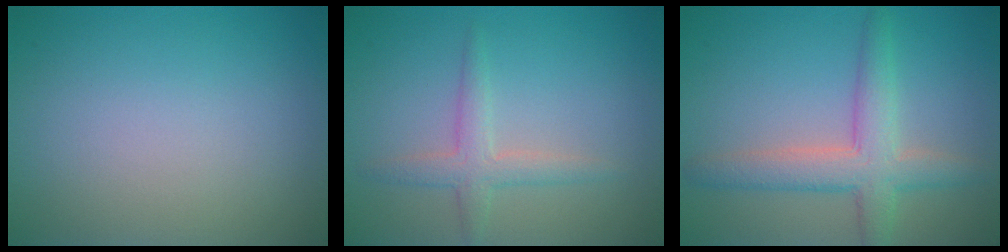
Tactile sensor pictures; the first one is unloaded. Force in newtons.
{"total": 2.3, "press": 2.3, "slide": 0.0}
{"total": 4.5, "press": 4.5, "slide": 0.1}